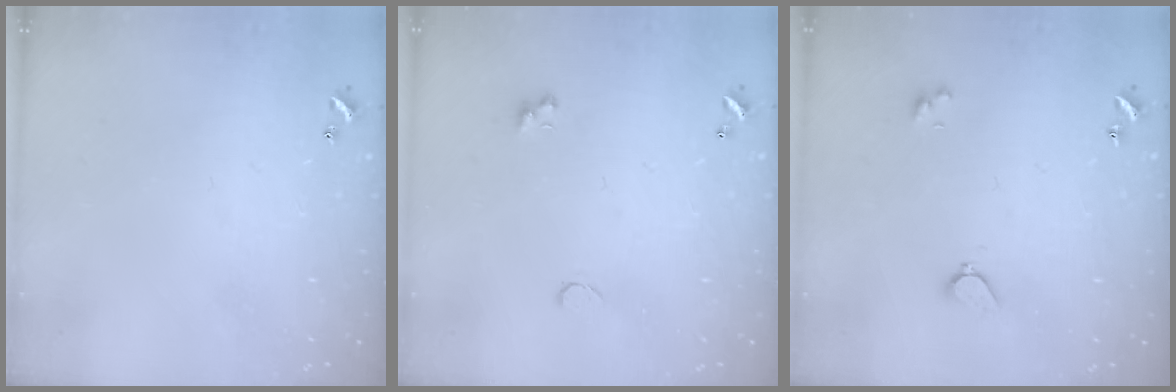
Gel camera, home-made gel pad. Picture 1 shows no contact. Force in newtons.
{"total": 0.6, "press": 0.4, "slide": 0.4}
{"total": 2.1, "press": 2.0, "slide": 0.5}